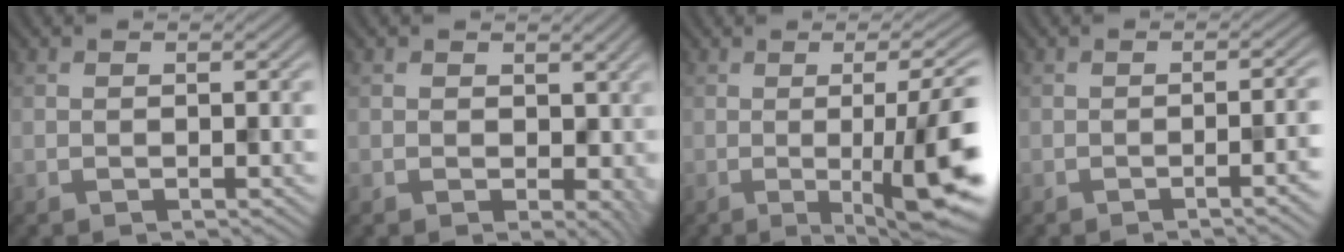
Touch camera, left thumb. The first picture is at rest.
{"total": 3.9, "force": [0.2, 2.8, 2.7], "torque": [-0.048, -0.011, 0.005]}
{"total": 11.8, "force": [-1.8, 2.6, 11.3], "torque": [-0.143, 0.000, -0.025]}
{"total": 4.6, "force": [-1.5, 1.2, 4.2], "torque": [-0.045, 0.003, -0.023]}